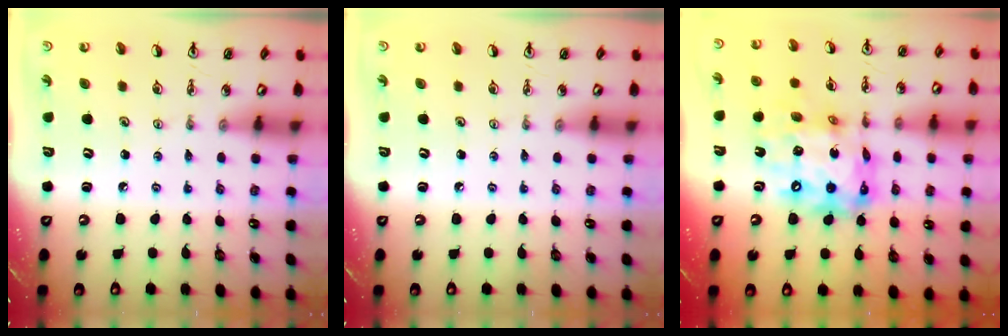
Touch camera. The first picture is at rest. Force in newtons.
{"total": 0.0}
{"total": 17.9, "press": 17.9, "slide": 1.4}